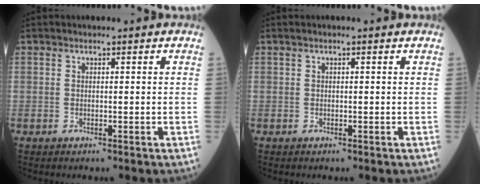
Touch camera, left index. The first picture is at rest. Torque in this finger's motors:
{"motor_torque": [-0.17, 0.17, 0.00, 0.00]}